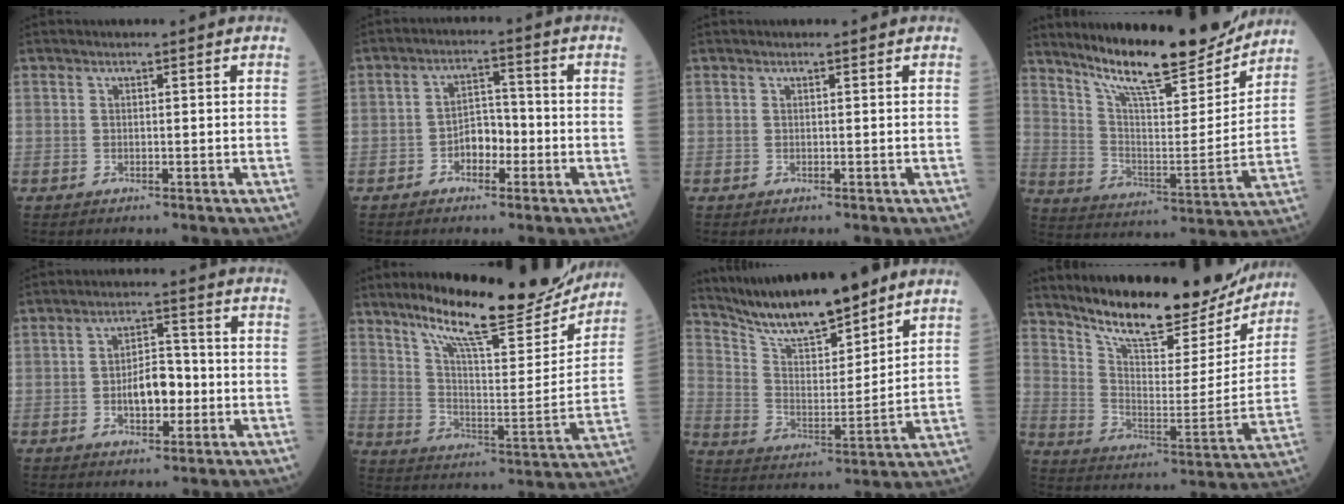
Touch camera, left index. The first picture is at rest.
{"total": 4.3, "force": [-1.8, 2.5, 3.0], "torque": [-0.049, 0.012, -0.037]}
{"total": 0.0}
{"total": 19.0, "force": [16.6, 2.0, 8.9], "torque": [-0.146, -0.027, 0.262]}
{"total": 6.2, "force": [-1.4, 3.1, 5.3], "torque": [-0.093, 0.012, -0.021]}
{"total": 21.2, "force": [17.8, 2.9, 11.1], "torque": [-0.173, -0.024, 0.266]}
{"total": 15.1, "force": [13.0, 2.3, 7.4], "torque": [-0.132, 0.001, 0.234]}
{"total": 20.4, "force": [18.0, 5.2, 8.0], "torque": [-0.127, -0.024, 0.268]}